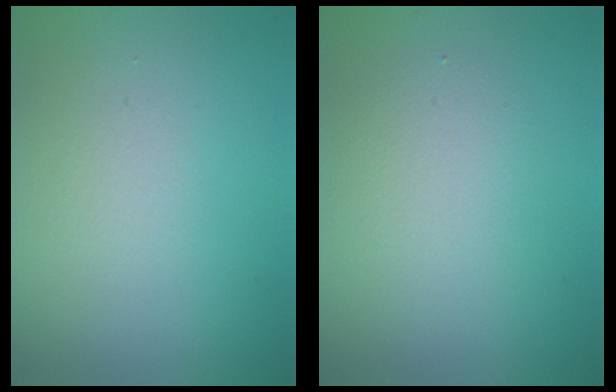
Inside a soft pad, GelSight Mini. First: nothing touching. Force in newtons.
{"total": 2.7, "press": 2.7, "slide": 0.1}